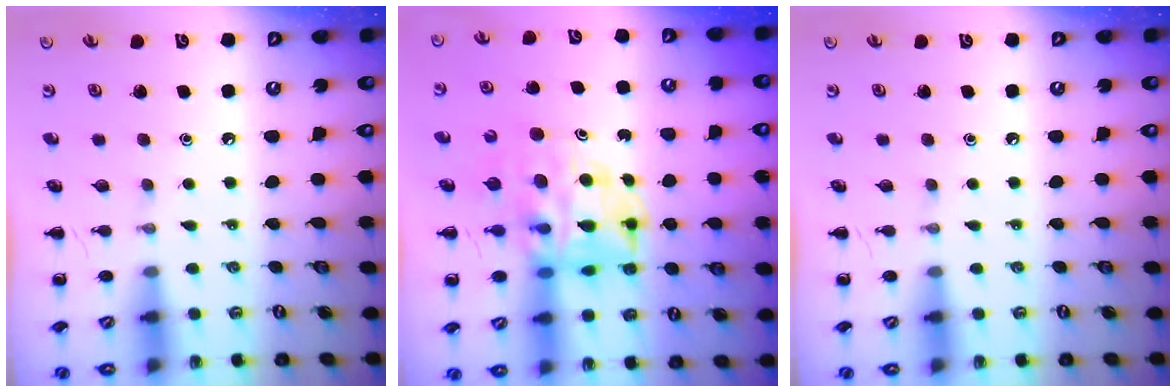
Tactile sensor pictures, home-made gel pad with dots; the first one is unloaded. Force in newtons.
{"total": 11.2, "press": 10.8, "slide": 3.2}
{"total": 0.0}